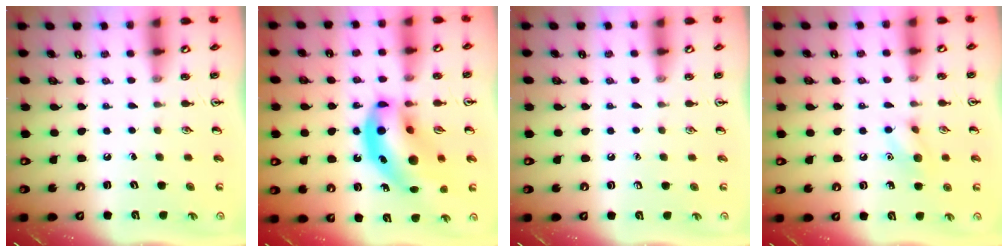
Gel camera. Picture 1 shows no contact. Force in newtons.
{"total": 18.2, "press": 17.8, "slide": 4.1}
{"total": 0.0}
{"total": 7.8, "press": 7.7, "slide": 1.4}